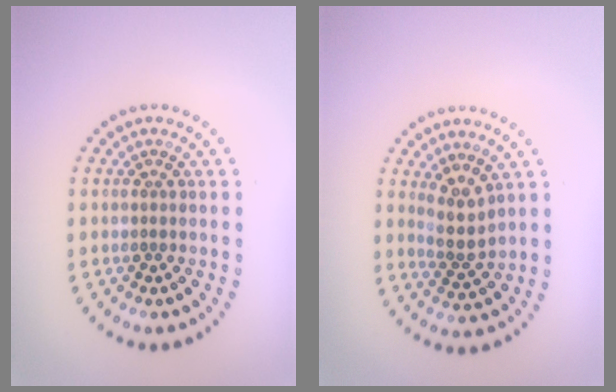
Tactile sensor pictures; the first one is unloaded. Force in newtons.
{"total": 2.6, "press": 2.0, "slide": 1.8}